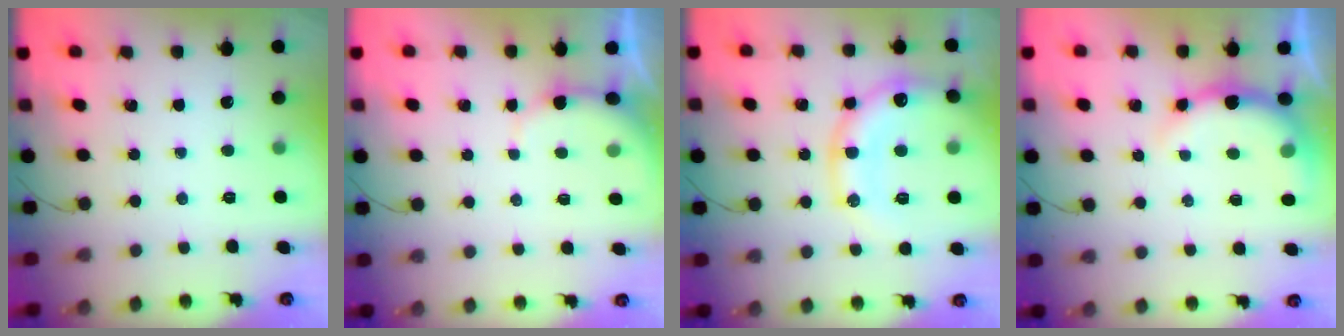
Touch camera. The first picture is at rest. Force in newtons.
{"total": 4.3, "press": 4.3, "slide": 0.4}
{"total": 18.8, "press": 18.6, "slide": 2.7}
{"total": 7.9, "press": 7.8, "slide": 1.4}